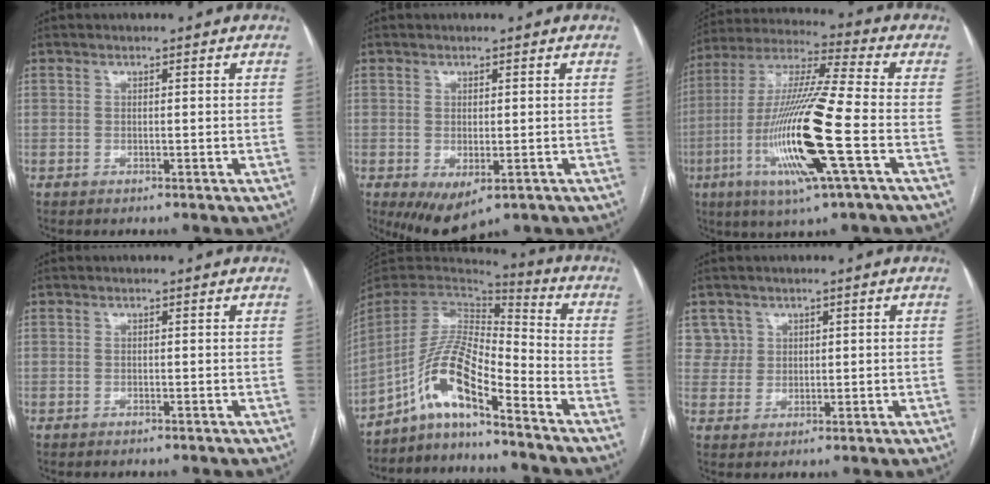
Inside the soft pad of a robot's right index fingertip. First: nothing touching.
{"total": 5.8, "force": [-2.3, 2.8, 4.6], "torque": [-0.071, -0.017, -0.021]}
{"total": 18.4, "force": [-5.3, 0.2, 17.7], "torque": [-0.362, -0.018, -0.106]}
{"total": 0.0}
{"total": 11.6, "force": [-7.5, 1.6, 8.8], "torque": [-0.174, 0.016, -0.139]}
{"total": 3.3, "force": [1.7, 2.8, -0.4], "torque": [0.020, 0.007, 0.028]}